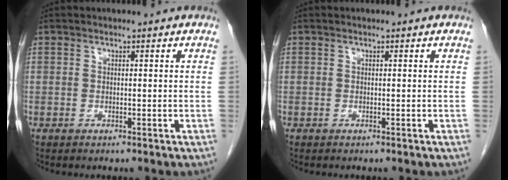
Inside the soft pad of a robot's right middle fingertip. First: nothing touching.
{"total": 0.0}